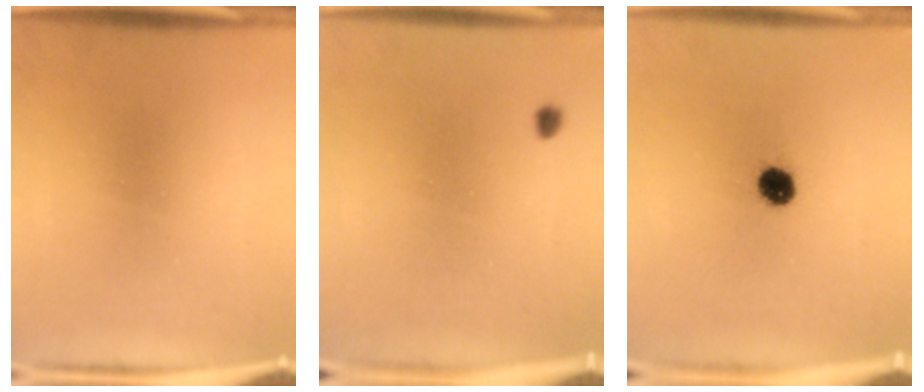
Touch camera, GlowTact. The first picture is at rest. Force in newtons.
{"total": 0.9}
{"total": 5.0}